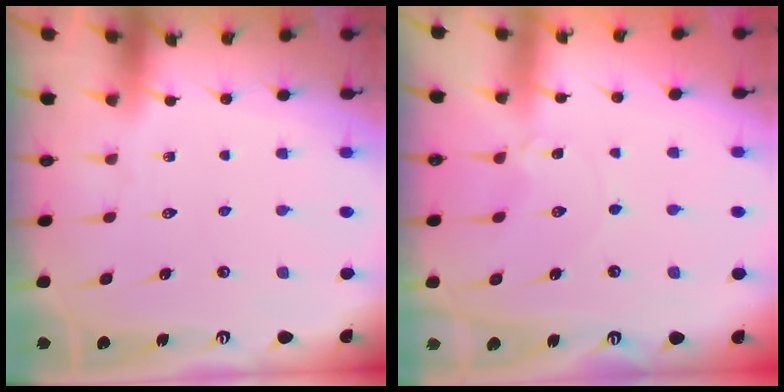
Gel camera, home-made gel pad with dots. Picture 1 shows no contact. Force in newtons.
{"total": 1.3, "press": 1.3, "slide": 0.2}